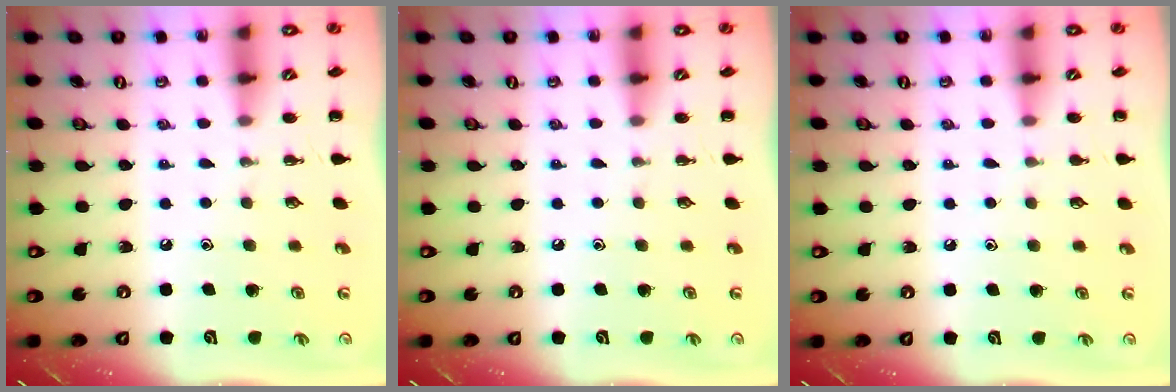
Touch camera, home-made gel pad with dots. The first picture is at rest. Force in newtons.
{"total": 0.0}
{"total": 3.8, "press": 3.5, "slide": 1.3}